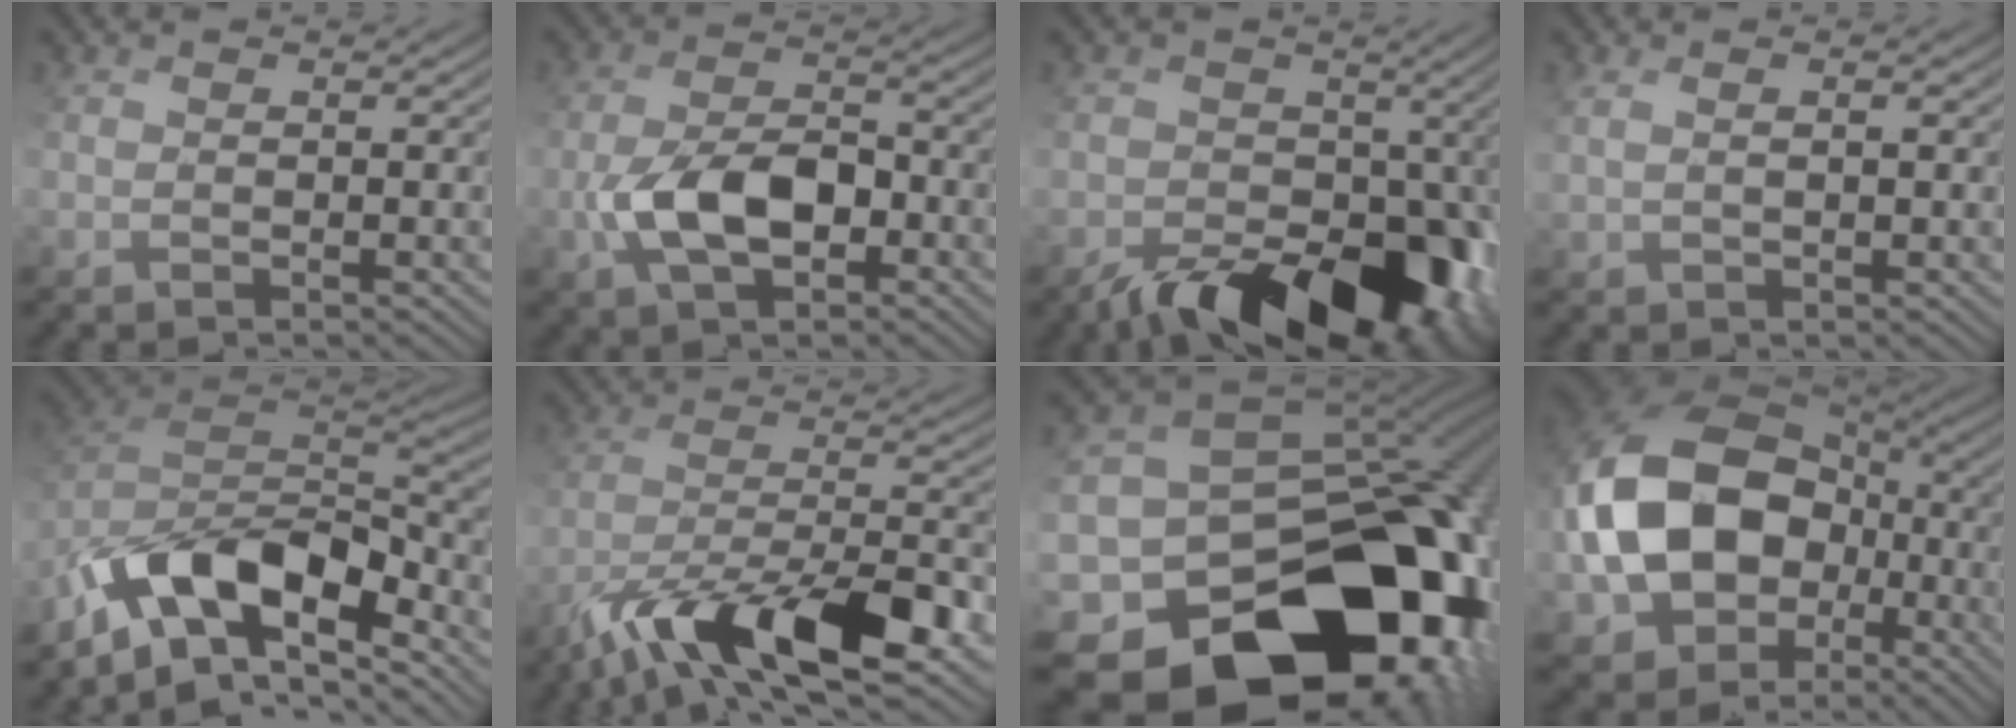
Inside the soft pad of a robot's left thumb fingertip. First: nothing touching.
{"total": 7.8, "force": [-2.4, 4.1, 6.2], "torque": [-0.128, 0.004, -0.049]}
{"total": 13.9, "force": [-6.4, 8.3, 9.1], "torque": [-0.101, -0.033, -0.108]}
{"total": 2.3, "force": [1.0, 0.7, 2.0], "torque": [-0.035, -0.004, 0.020]}
{"total": 14.4, "force": [-8.9, 6.9, 9.0], "torque": [-0.200, 0.002, -0.175]}
{"total": 13.9, "force": [-8.7, 4.0, 10.1], "torque": [-0.189, -0.011, -0.158]}
{"total": 22.2, "force": [-11.9, 15.5, 10.5], "torque": [-0.169, -0.037, -0.168]}
{"total": 17.6, "force": [-2.2, 13.3, 11.3], "torque": [-0.242, -0.019, -0.036]}